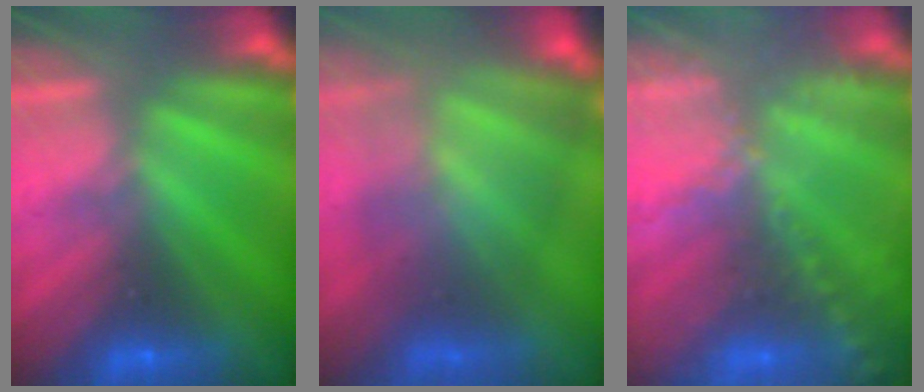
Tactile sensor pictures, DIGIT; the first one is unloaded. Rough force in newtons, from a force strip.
{"total": 6.6}
{"total": 9.1}